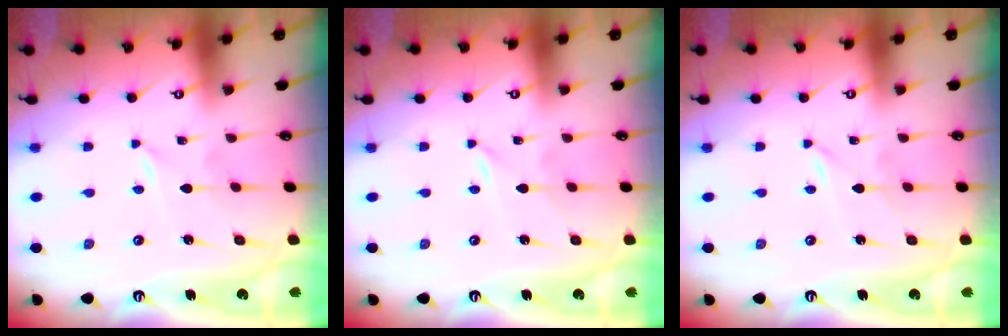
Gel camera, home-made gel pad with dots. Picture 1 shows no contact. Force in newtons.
{"total": 0.0}
{"total": 0.0}